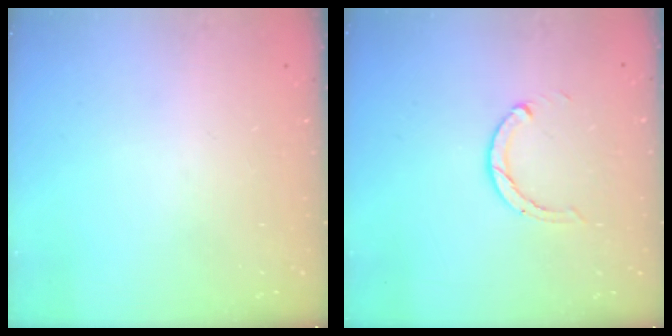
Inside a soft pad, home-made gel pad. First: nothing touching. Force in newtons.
{"total": 1.9, "press": 1.9, "slide": 0.2}